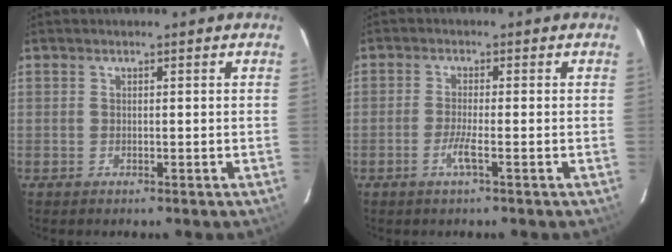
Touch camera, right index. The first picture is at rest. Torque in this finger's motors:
{"motor_torque": [0.07, -0.03, 0.07, 0.02]}